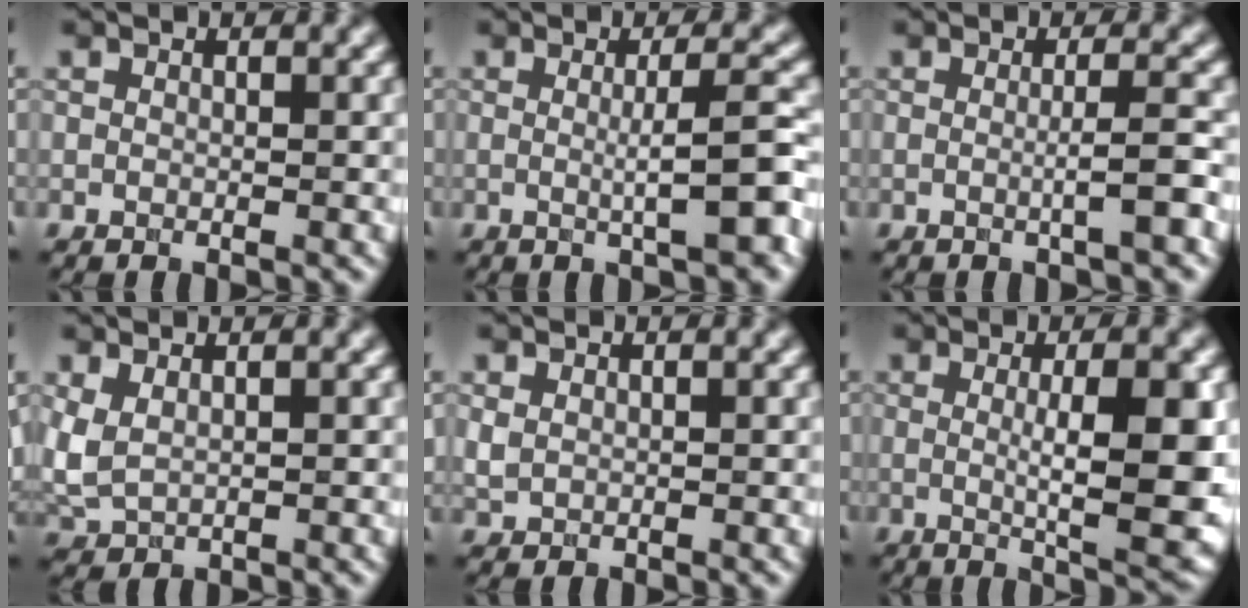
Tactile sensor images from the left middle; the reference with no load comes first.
{"total": 4.7, "force": [-0.2, 0.8, 4.6], "torque": [-0.065, 0.003, -0.005]}
{"total": 2.7, "force": [-0.4, 0.4, 2.7], "torque": [-0.039, -0.001, -0.016]}
{"total": 2.5, "force": [0.8, 1.5, 1.8], "torque": [-0.054, -0.001, 0.021]}
{"total": 1.1, "force": [0.3, 0.8, 0.6], "torque": [-0.017, -0.001, 0.010]}
{"total": 8.3, "force": [0.0, 1.7, 8.1], "torque": [-0.108, -0.007, 0.005]}